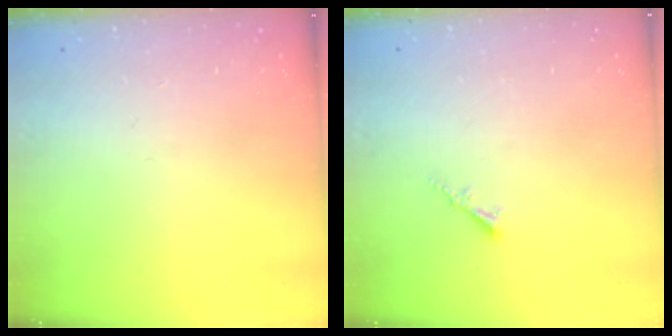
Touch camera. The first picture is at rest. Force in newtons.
{"total": 1.7, "press": 1.6, "slide": 0.5}